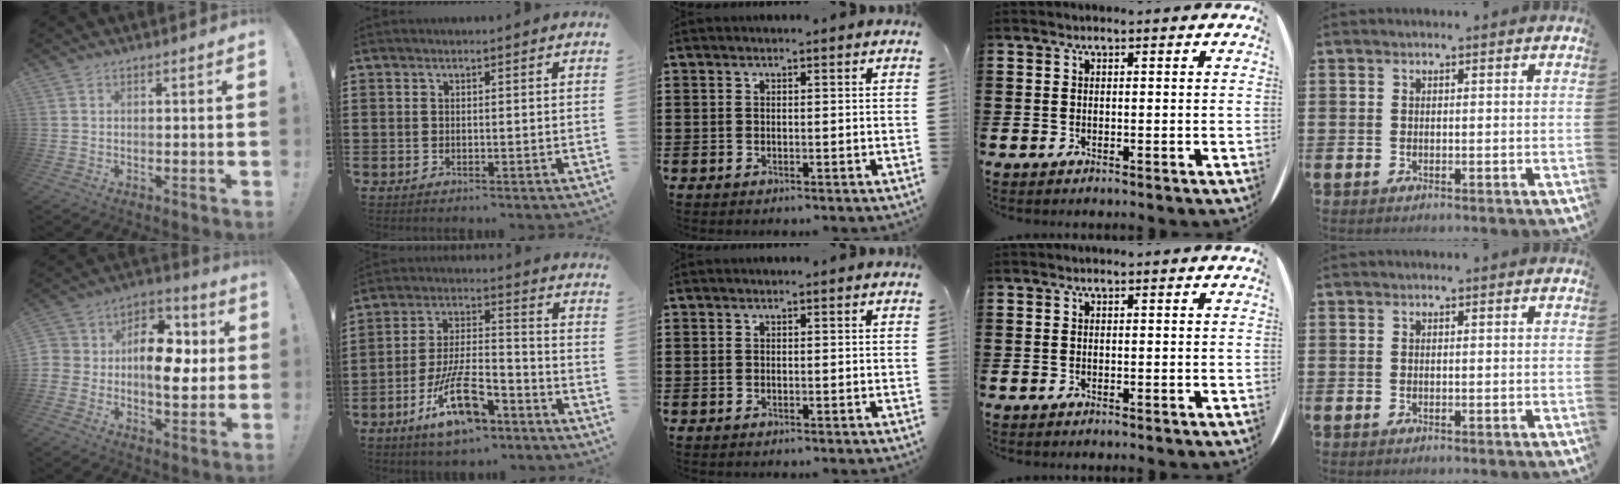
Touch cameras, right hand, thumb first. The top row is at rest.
{"thumb": {"total": 13.7, "force": [-1.4, 10.0, 9.3], "torque": [-0.127, 0.018, -0.022]}, "index": {"total": 13.1, "force": [-7.4, 4.7, 9.8], "torque": [-0.196, 0.017, -0.136]}}